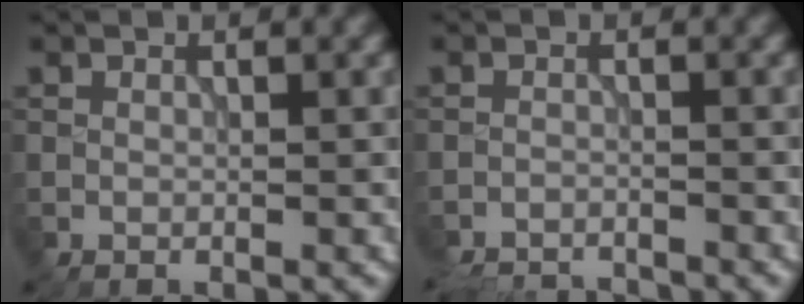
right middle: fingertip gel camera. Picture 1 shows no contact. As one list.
[{"total": 6.6, "force": [-6.4, 1.1, 1.1], "torque": [-0.017, -0.015, -0.100]}]